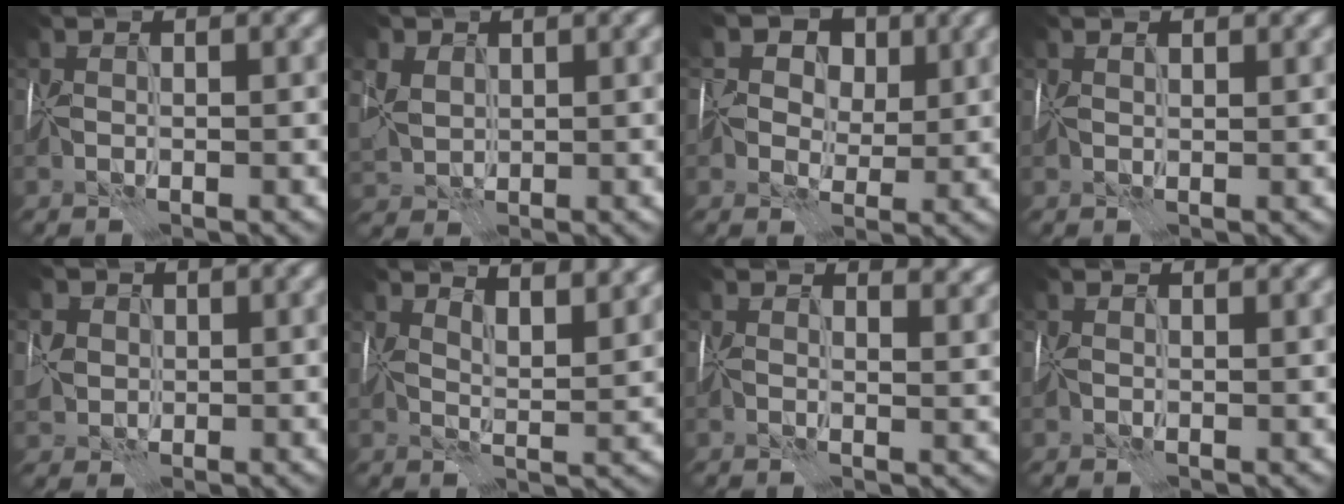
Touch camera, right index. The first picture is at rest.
{"total": 3.9, "force": [1.4, 3.0, 2.0], "torque": [-0.069, 0.003, 0.029]}
{"total": 5.3, "force": [1.9, 4.1, 2.8], "torque": [-0.041, 0.004, 0.018]}
{"total": 1.3, "force": [0.8, 0.6, 0.9], "torque": [-0.016, 0.001, 0.015]}
{"total": 3.5, "force": [0.7, 3.1, 1.5], "torque": [-0.056, 0.013, 0.013]}
{"total": 6.7, "force": [4.9, 2.0, 4.1], "torque": [-0.049, 0.011, 0.057]}
{"total": 4.6, "force": [3.5, 1.9, 2.2], "torque": [-0.032, 0.003, 0.043]}
{"total": 1.2, "force": [0.8, 0.7, 0.6], "torque": [-0.013, 0.000, 0.014]}